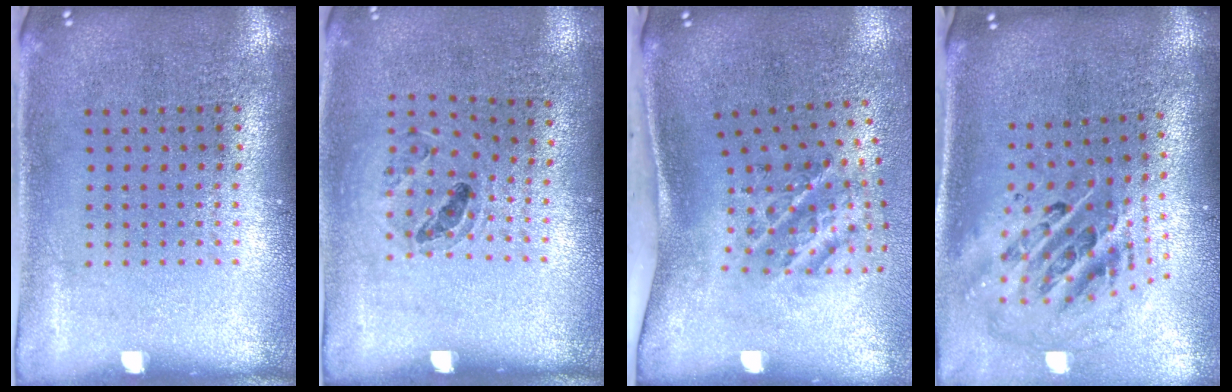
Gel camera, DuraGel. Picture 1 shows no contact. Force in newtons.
{"total": 0.9, "press": 0.9, "slide": 0.1}
{"total": 2.0, "press": 1.2, "slide": 1.5}
{"total": 2.9, "press": 1.9, "slide": 2.1}